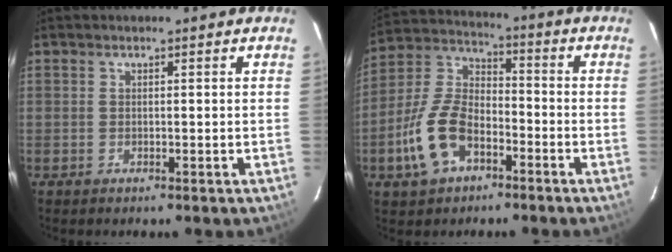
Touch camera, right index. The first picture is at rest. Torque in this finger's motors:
{"motor_torque": [0.95, -0.48, 0.03, -0.03]}